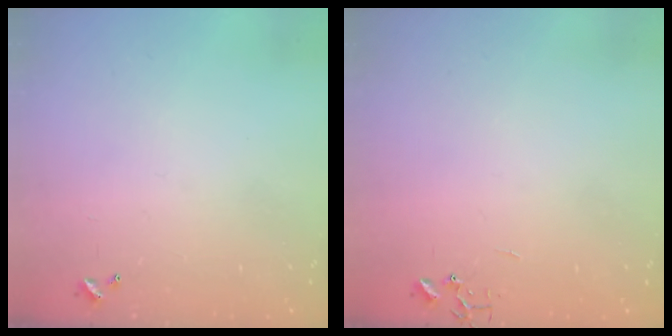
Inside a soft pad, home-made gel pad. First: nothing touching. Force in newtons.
{"total": 0.0}